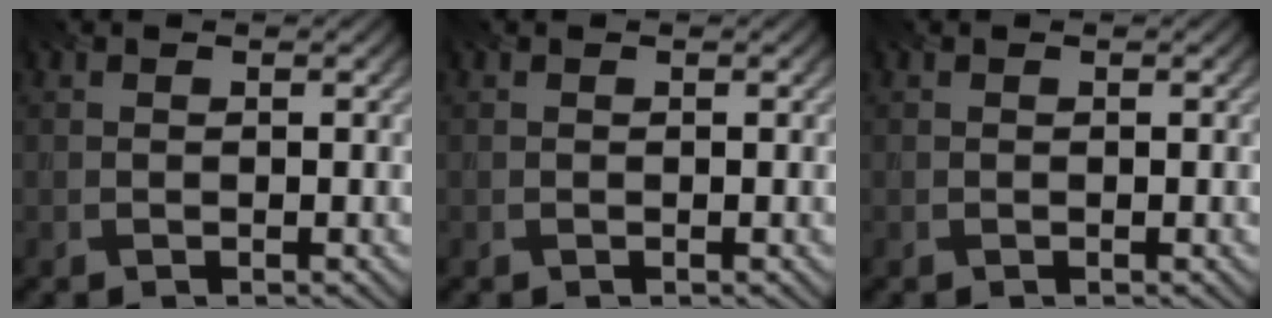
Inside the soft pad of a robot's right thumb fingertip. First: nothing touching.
{"total": 0.0}
{"total": 0.0}